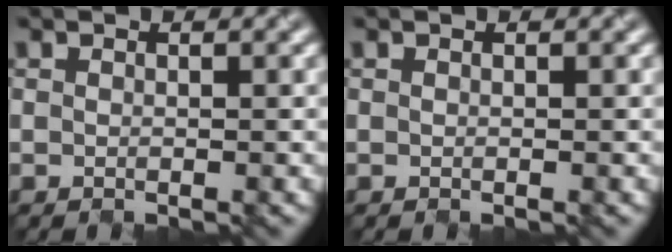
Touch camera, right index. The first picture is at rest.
{"total": 0.0}